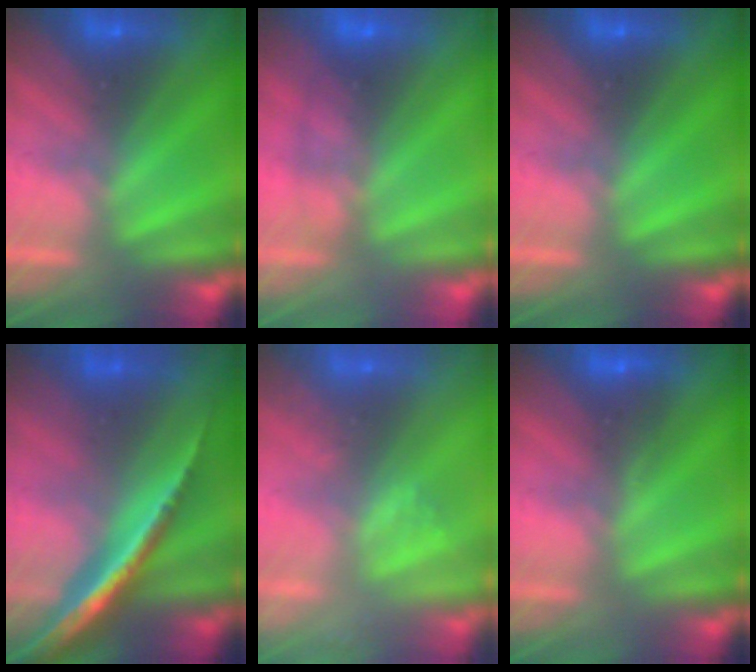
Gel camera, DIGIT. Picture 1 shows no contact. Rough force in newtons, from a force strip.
{"total": 1.8}
{"total": 0.0}
{"total": 2.0}
{"total": 2.1}
{"total": 2.8}